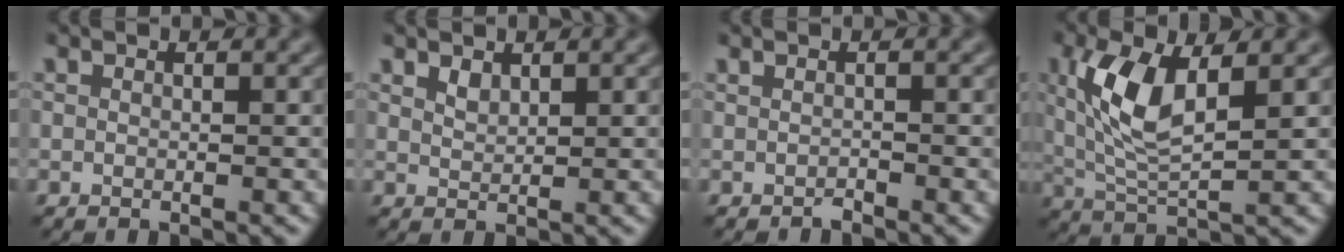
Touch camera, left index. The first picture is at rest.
{"total": 0.7, "force": [0.5, 0.4, 0.3], "torque": [-0.009, -0.001, 0.018]}
{"total": 0.8, "force": [-0.8, -0.1, -0.1], "torque": [0.002, 0.000, -0.011]}
{"total": 6.5, "force": [1.4, 2.6, 5.7], "torque": [-0.125, -0.001, 0.034]}